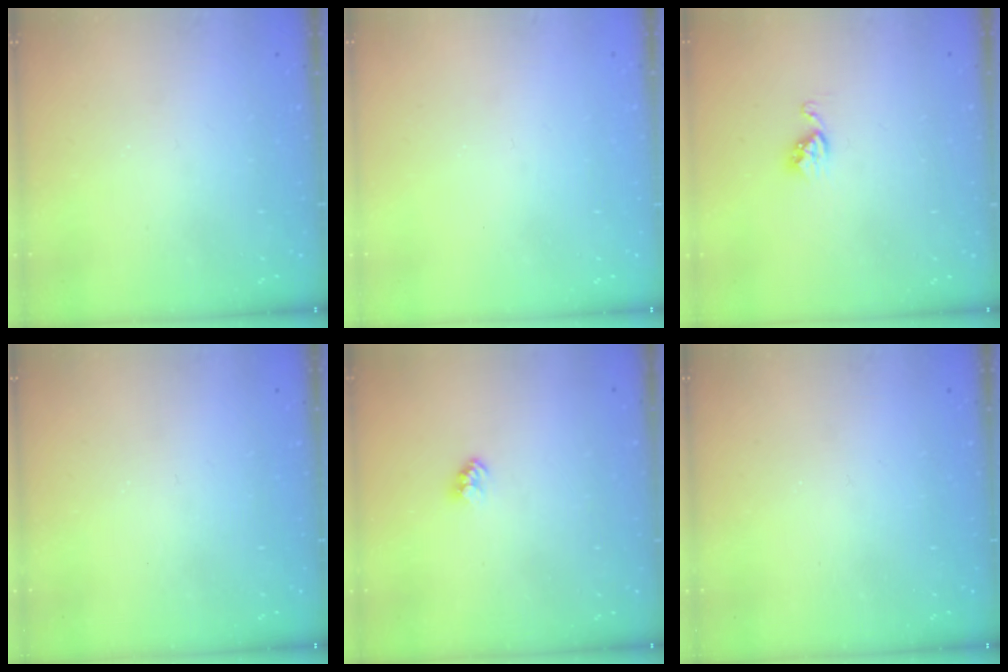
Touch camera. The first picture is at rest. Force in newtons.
{"total": 0.7, "press": 0.7, "slide": 0.1}
{"total": 5.1, "press": 5.0, "slide": 0.5}
{"total": 0.0}
{"total": 2.3, "press": 2.3, "slide": 0.1}
{"total": 0.0}